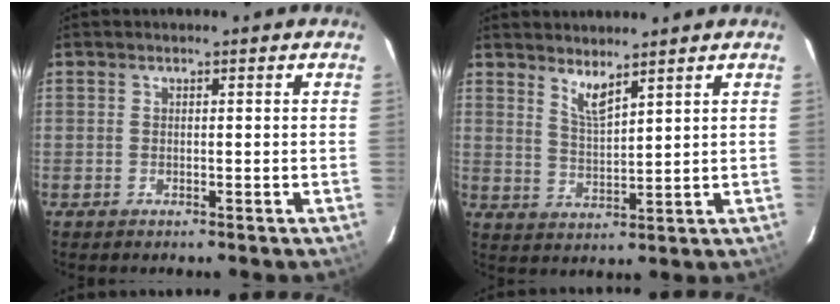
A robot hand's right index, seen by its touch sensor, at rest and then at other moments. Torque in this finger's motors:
{"motor_torque": [0.01, 0.13, 0.22, 0.04]}